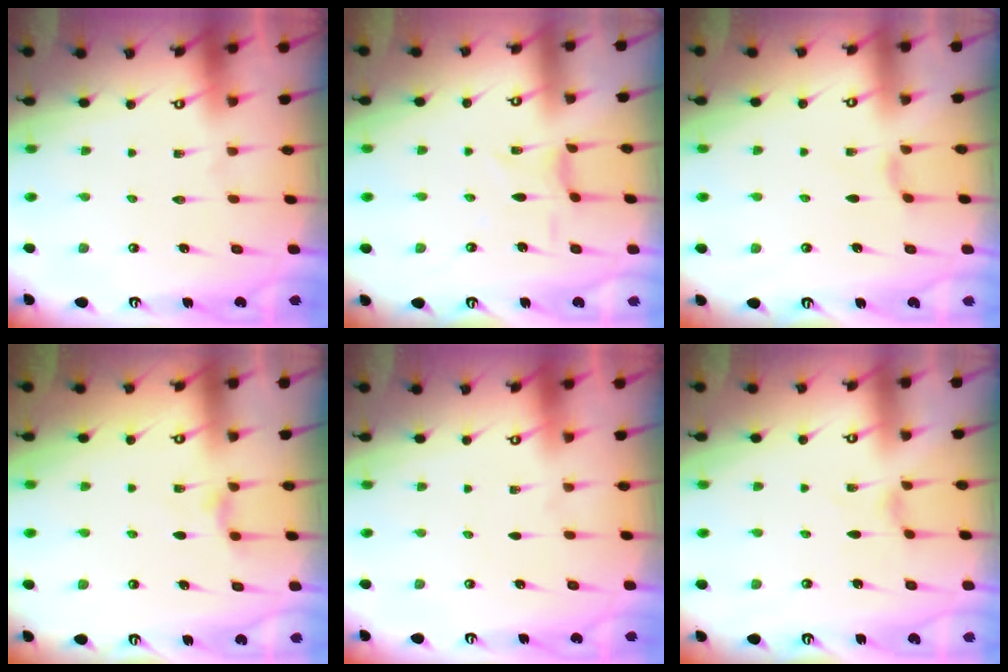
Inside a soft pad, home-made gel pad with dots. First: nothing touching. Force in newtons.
{"total": 1.9, "press": 1.9, "slide": 0.4}
{"total": 2.1, "press": 2.1, "slide": 0.4}
{"total": 3.6, "press": 3.5, "slide": 0.6}
{"total": 0.0}
{"total": 0.9, "press": 0.9, "slide": 0.2}